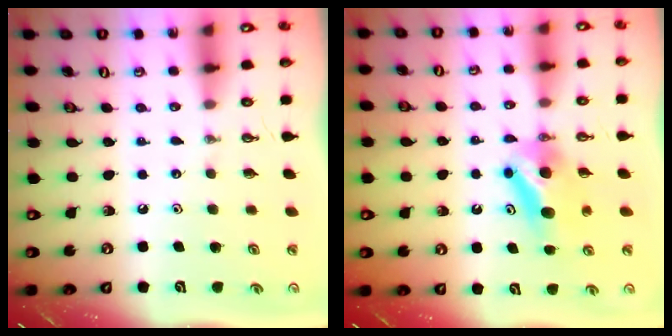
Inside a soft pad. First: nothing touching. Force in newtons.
{"total": 6.8, "press": 6.3, "slide": 2.5}